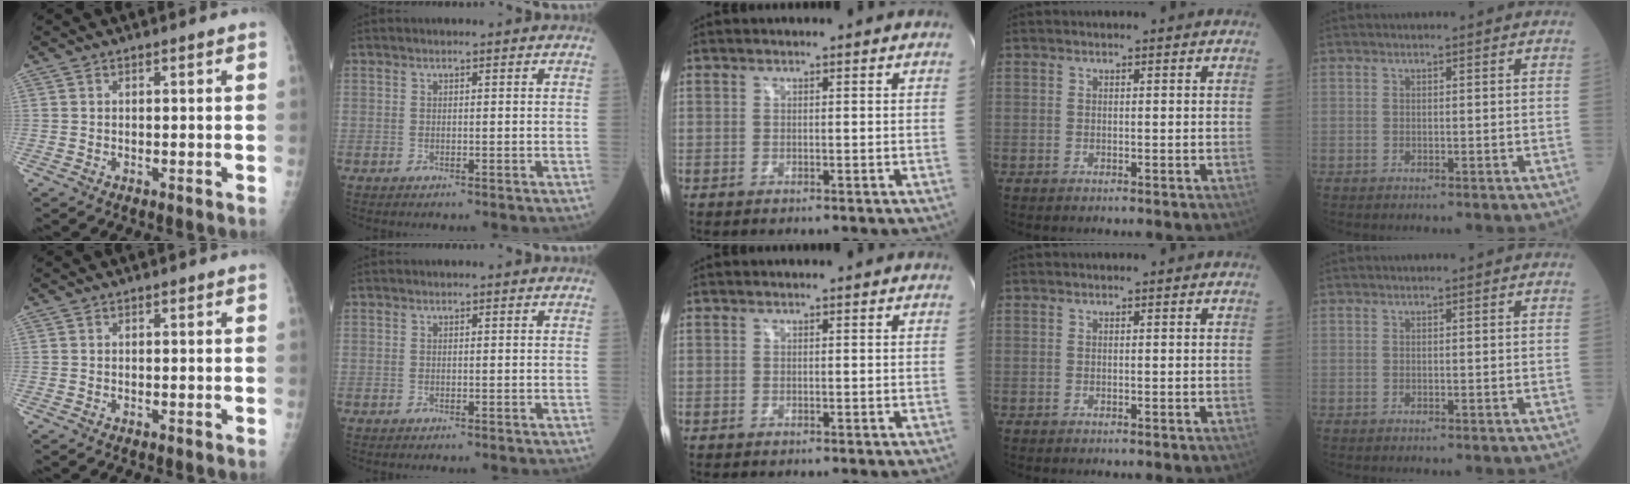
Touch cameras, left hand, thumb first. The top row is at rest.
{}